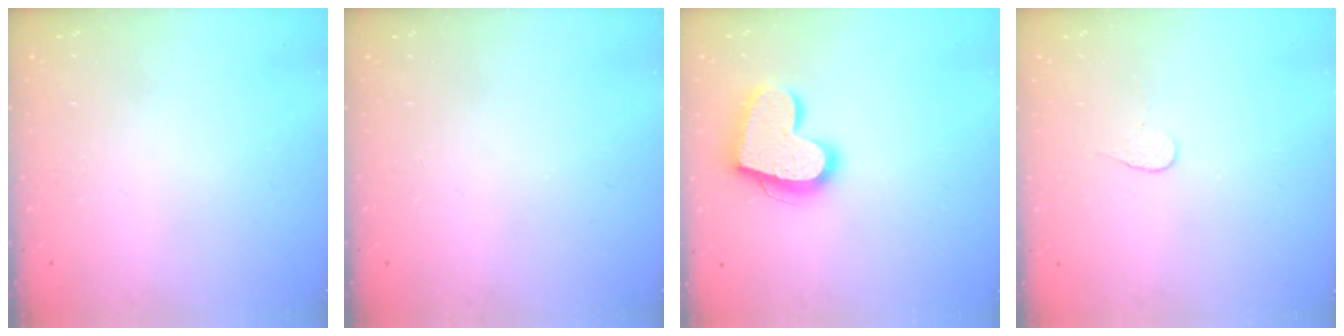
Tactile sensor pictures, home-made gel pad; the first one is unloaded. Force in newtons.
{"total": 0.0}
{"total": 18.7, "press": 18.6, "slide": 1.4}
{"total": 3.7, "press": 3.7, "slide": 0.4}